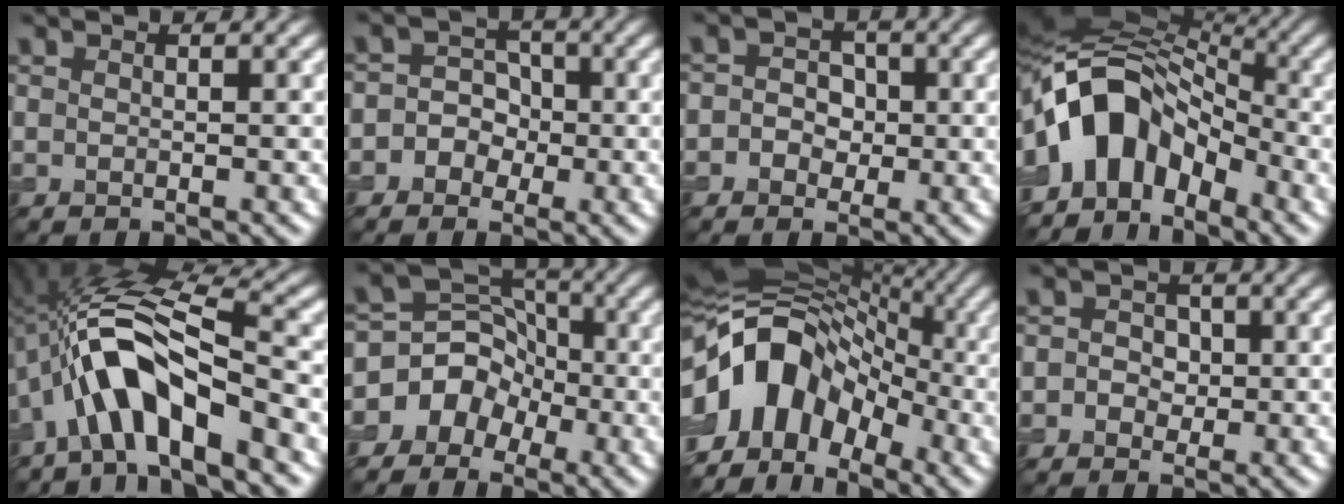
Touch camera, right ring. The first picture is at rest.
{"total": 4.0, "force": [-1.4, 3.6, 0.7], "torque": [0.022, 0.017, -0.042]}
{"total": 2.4, "force": [-0.4, 2.3, 0.8], "torque": [0.010, 0.009, -0.023]}
{"total": 11.1, "force": [-3.3, 7.3, 7.6], "torque": [-0.126, 0.023, -0.073]}
{"total": 9.1, "force": [-3.6, 3.0, 7.8], "torque": [-0.140, 0.022, -0.072]}
{"total": 6.5, "force": [-3.1, 5.4, 1.5], "torque": [0.016, 0.019, -0.067]}
{"total": 11.9, "force": [-3.5, 8.5, 7.6], "torque": [-0.114, 0.024, -0.082]}
{"total": 2.2, "force": [-0.1, 2.1, 0.7], "torque": [0.012, 0.010, -0.024]}